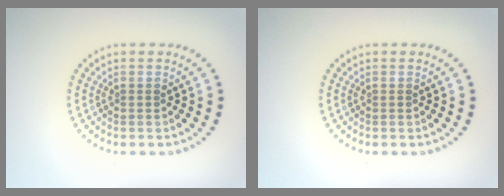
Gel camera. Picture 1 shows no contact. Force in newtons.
{"total": 0.0}